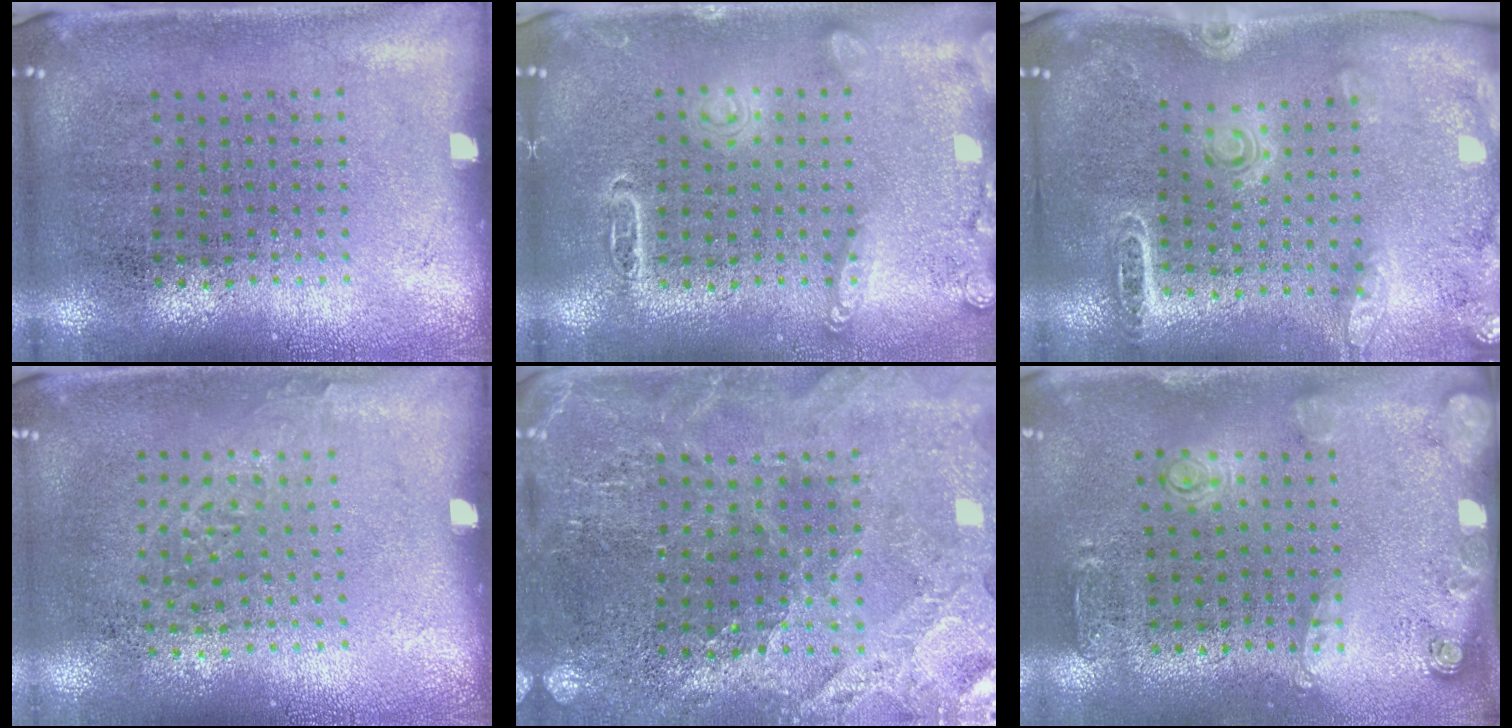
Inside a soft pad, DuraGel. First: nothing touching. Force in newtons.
{"total": 2.7, "press": 2.7, "slide": 0.3}
{"total": 1.7, "press": 1.7, "slide": 0.1}
{"total": 0.8, "press": 0.6, "slide": 0.6}
{"total": 2.4, "press": 2.3, "slide": 0.2}
{"total": 1.8, "press": 1.4, "slide": 1.1}